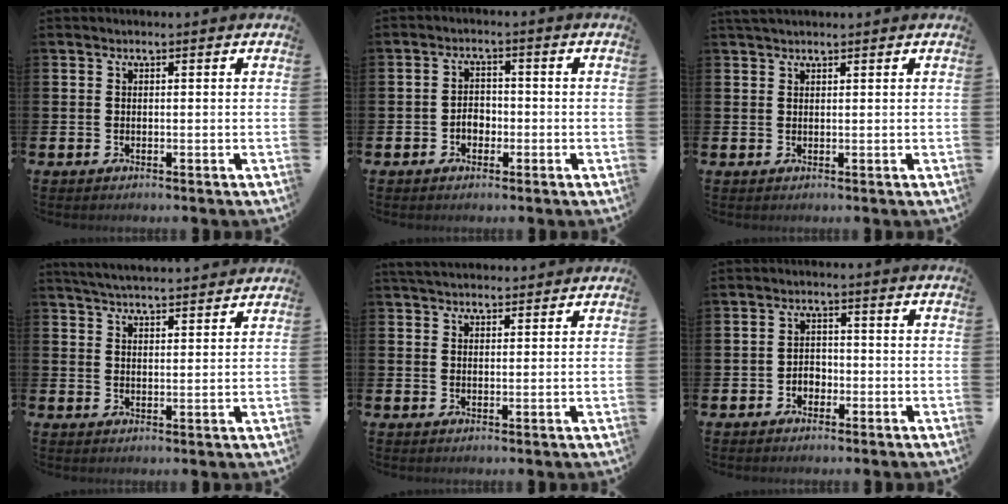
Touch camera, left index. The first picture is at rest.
{"total": 2.6, "force": [-0.9, 2.0, 1.4], "torque": [-0.014, -0.002, -0.024]}
{"total": 1.3, "force": [1.3, 0.3, 0.3], "torque": [0.000, 0.001, 0.022]}
{"total": 4.7, "force": [4.7, 0.1, 0.5], "torque": [-0.016, -0.028, 0.083]}
{"total": 3.3, "force": [3.1, 0.9, 0.7], "torque": [-0.004, -0.014, 0.056]}
{"total": 2.2, "force": [-1.2, 1.7, 0.8], "torque": [-0.011, 0.003, -0.029]}